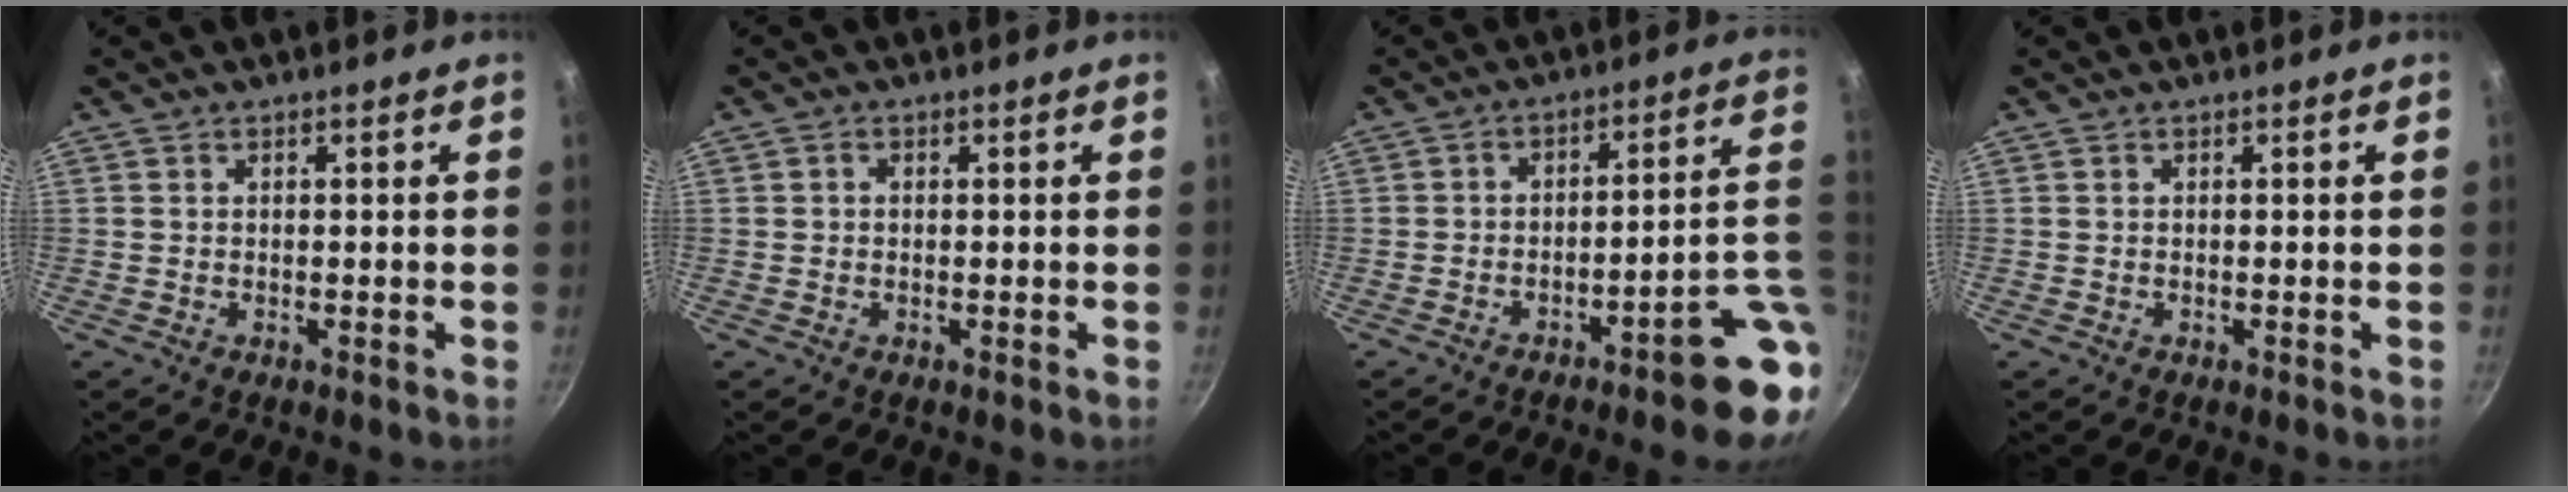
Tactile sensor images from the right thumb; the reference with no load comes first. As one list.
[{"total": 0.7, "force": [0.0, 0.6, 0.4], "torque": [-0.007, 0.005, 0.001]}, {"total": 12.5, "force": [-4.7, 2.5, 11.4], "torque": [-0.120, 0.038, -0.062]}, {"total": 0.0}]